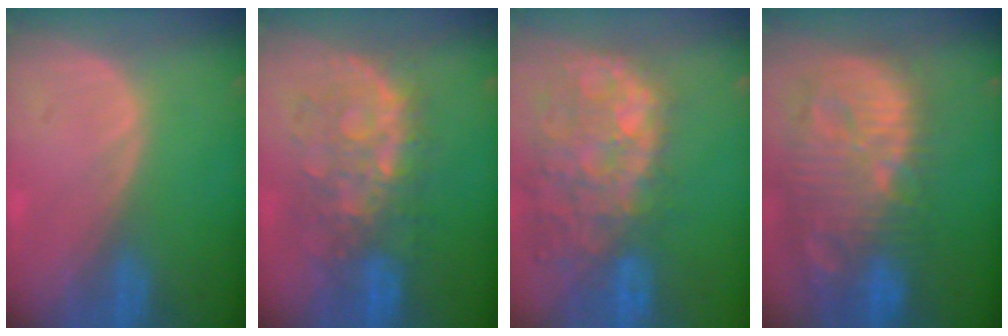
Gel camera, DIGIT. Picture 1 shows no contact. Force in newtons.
{"total": 9.1, "press": 8.6, "slide": 2.9}
{"total": 14.2, "press": 11.6, "slide": 8.3}
{"total": 14.4, "press": 12.5, "slide": 7.1}